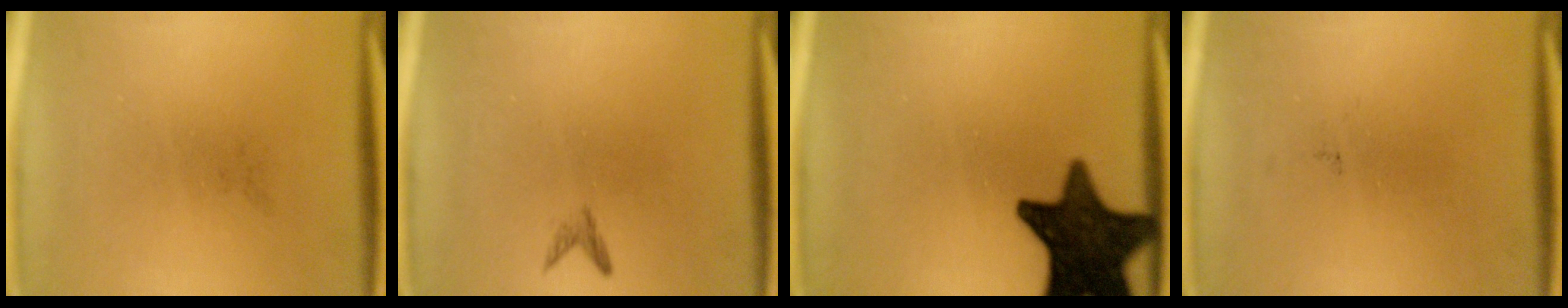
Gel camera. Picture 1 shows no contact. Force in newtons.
{"total": 0.8}
{"total": 15.9}
{"total": 0.0}